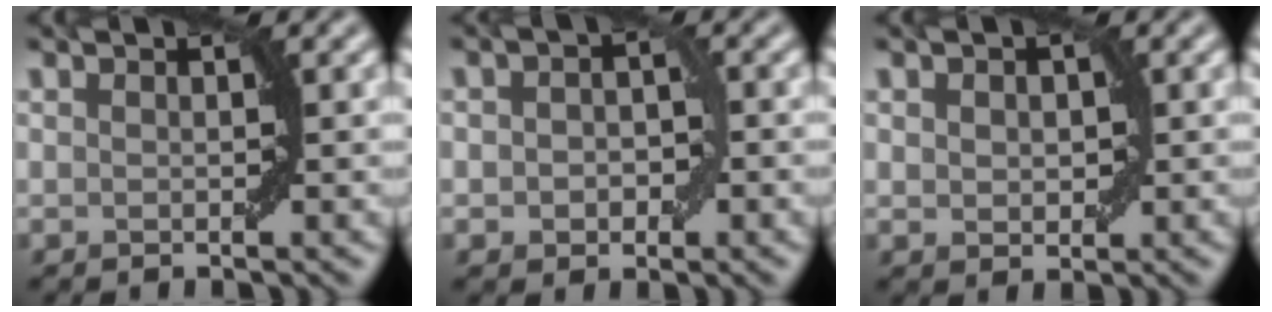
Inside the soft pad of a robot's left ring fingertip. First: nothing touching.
{"total": 2.7, "force": [-0.3, 2.0, 1.8], "torque": [-0.020, 0.000, -0.008]}
{"total": 1.7, "force": [0.3, 1.3, 1.1], "torque": [-0.018, 0.001, 0.008]}